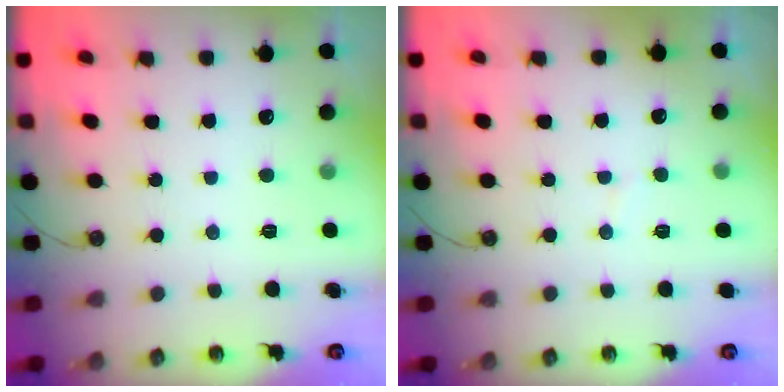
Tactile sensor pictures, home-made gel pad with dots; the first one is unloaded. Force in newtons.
{"total": 3.6, "press": 3.6, "slide": 0.4}